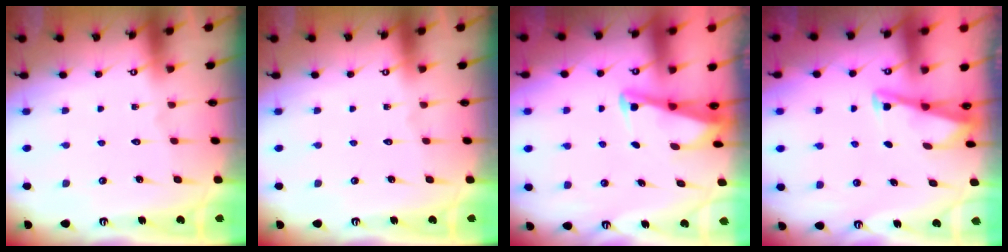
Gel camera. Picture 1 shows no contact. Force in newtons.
{"total": 0.0}
{"total": 2.7, "press": 2.7, "slide": 0.4}
{"total": 3.0, "press": 3.0, "slide": 0.3}